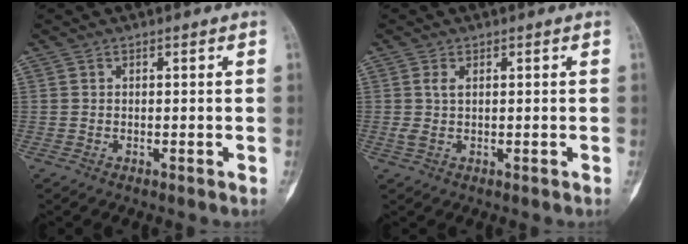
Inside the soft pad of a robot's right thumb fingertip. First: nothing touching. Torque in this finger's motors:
{"motor_torque": [0.26, 0.32, 0.32, 0.12, 0.07]}